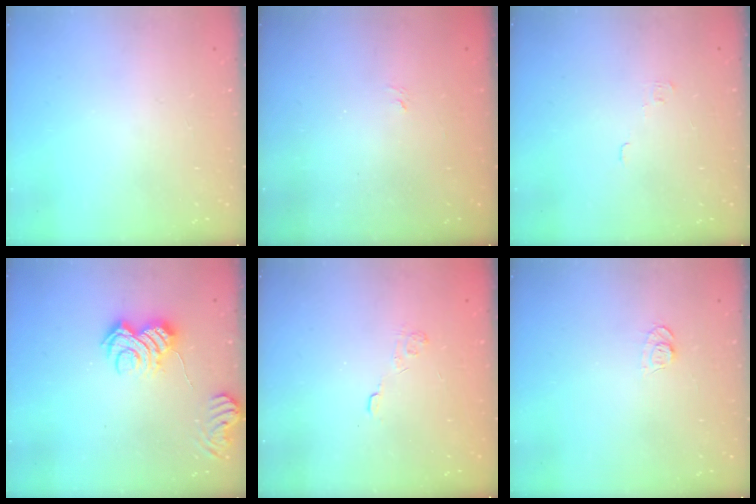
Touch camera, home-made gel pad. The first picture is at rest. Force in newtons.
{"total": 1.5, "press": 1.1, "slide": 1.0}
{"total": 2.3, "press": 2.3, "slide": 0.3}
{"total": 7.5, "press": 7.5, "slide": 0.4}
{"total": 2.4, "press": 1.9, "slide": 1.5}
{"total": 5.9, "press": 5.9, "slide": 0.7}